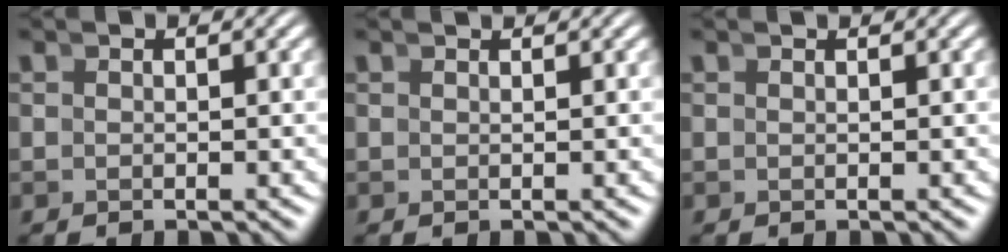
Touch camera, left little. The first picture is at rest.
{"total": 0.8, "force": [0.7, -0.4, -0.1], "torque": [0.013, 0.007, 0.012]}
{"total": 0.5, "force": [0.4, -0.3, -0.1], "torque": [0.010, 0.006, 0.006]}